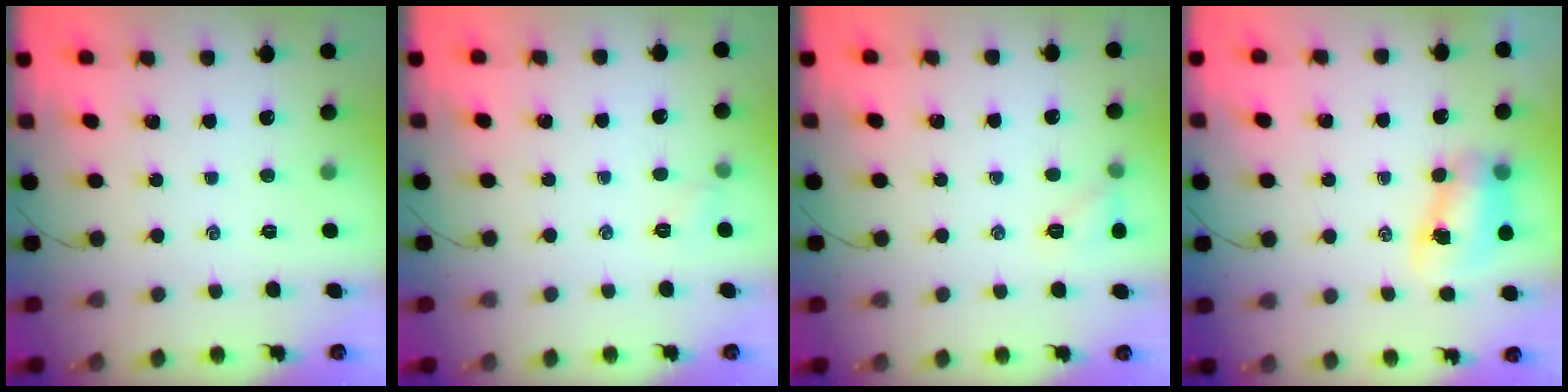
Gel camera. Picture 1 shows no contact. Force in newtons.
{"total": 4.7, "press": 4.6, "slide": 1.0}
{"total": 5.7, "press": 5.5, "slide": 1.6}
{"total": 7.9, "press": 7.8, "slide": 1.1}